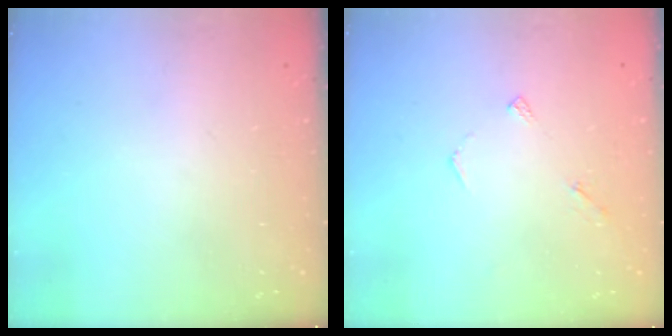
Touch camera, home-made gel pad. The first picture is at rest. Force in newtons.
{"total": 3.3, "press": 3.3, "slide": 0.3}